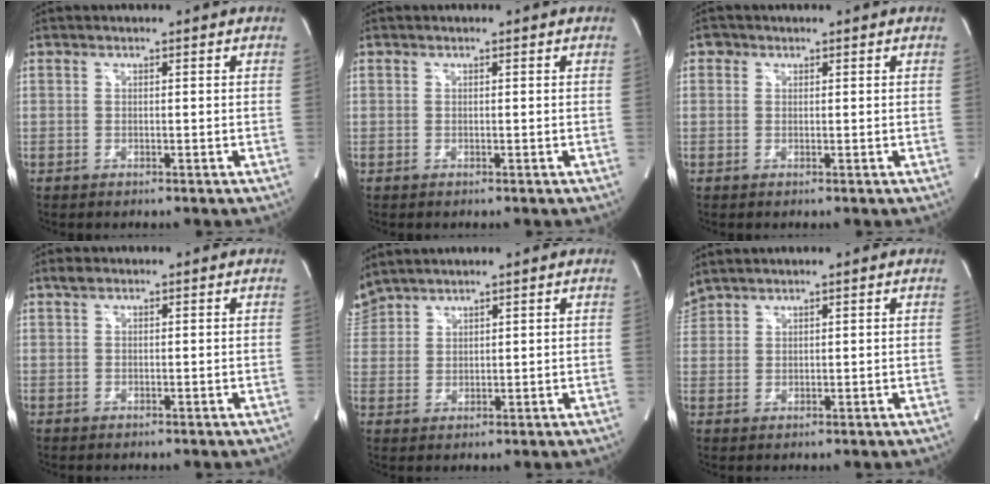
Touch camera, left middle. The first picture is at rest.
{"total": 0.0}
{"total": 1.1, "force": [0.6, 0.9, 0.1], "torque": [0.003, 0.001, 0.006]}
{"total": 1.0, "force": [0.8, 0.5, 0.5], "torque": [-0.013, 0.009, 0.014]}
{"total": 5.1, "force": [4.9, 1.1, 0.7], "torque": [-0.020, 0.025, 0.101]}
{"total": 3.6, "force": [3.5, 0.7, 0.8], "torque": [-0.024, 0.028, 0.073]}